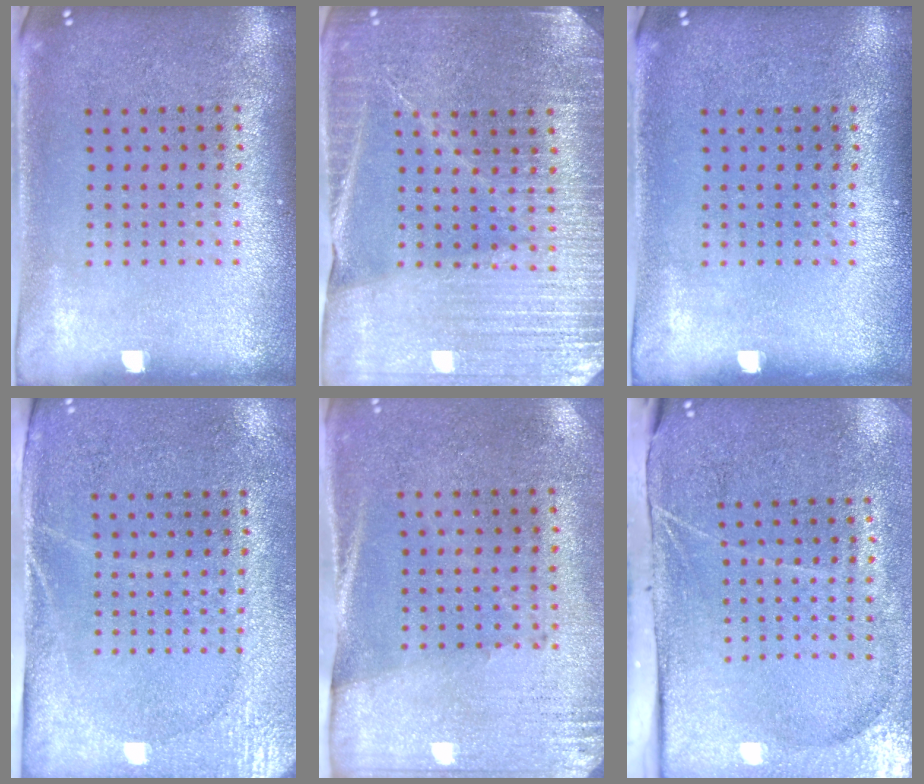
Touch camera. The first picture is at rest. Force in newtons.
{"total": 4.0, "press": 3.8, "slide": 1.3}
{"total": 0.0}
{"total": 2.7, "press": 2.3, "slide": 1.5}
{"total": 2.7, "press": 2.4, "slide": 1.3}
{"total": 4.3, "press": 3.5, "slide": 2.6}